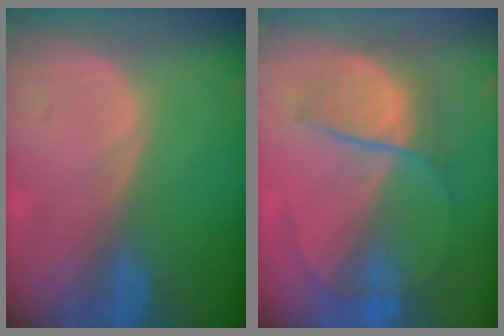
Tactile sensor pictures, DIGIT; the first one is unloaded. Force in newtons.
{"total": 6.6, "press": 6.5, "slide": 1.5}